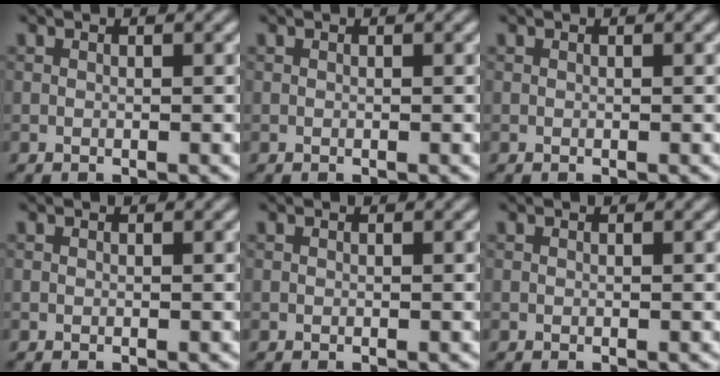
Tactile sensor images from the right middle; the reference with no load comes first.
{"total": 0.0}
{"total": 0.0}
{"total": 0.0}
{"total": 0.0}
{"total": 0.0}